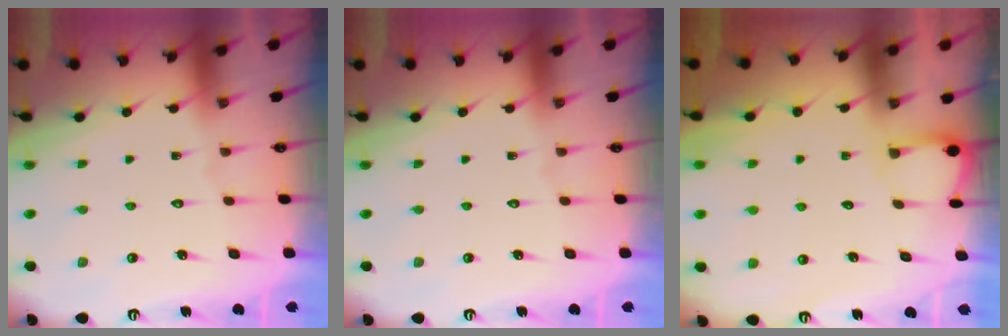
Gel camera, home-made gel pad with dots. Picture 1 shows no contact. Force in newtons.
{"total": 0.0}
{"total": 2.7, "press": 2.7, "slide": 0.2}